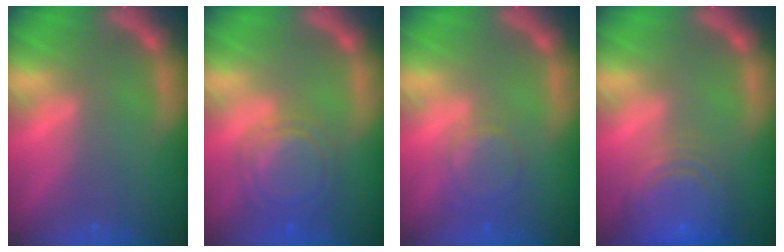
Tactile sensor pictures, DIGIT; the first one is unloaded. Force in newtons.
{"total": 6.5}
{"total": 4.0}
{"total": 9.5}